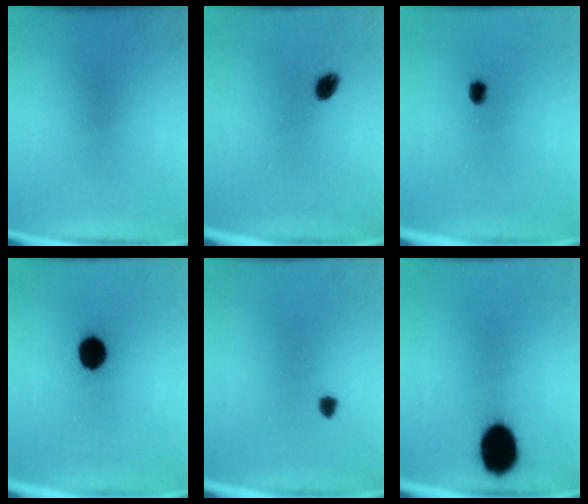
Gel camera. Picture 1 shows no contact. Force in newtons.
{"total": 2.4}
{"total": 1.9}
{"total": 7.9}
{"total": 1.1}
{"total": 12.3}